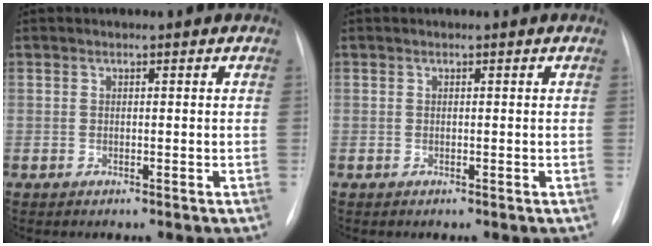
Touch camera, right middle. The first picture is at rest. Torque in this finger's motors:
{"motor_torque": [0.33, -0.41, 0.04, 0.02]}